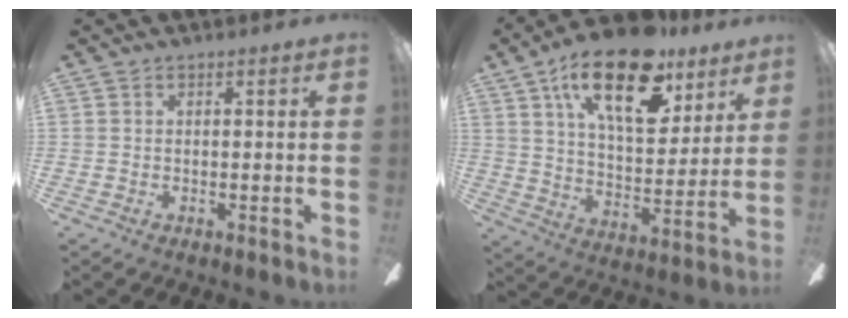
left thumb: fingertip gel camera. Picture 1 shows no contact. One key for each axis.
{"total": 22.9, "fx": 13.6, "fy": 10.3, "fz": 15.3, "tx": -0.243, "ty": -0.061, "tz": 0.230}